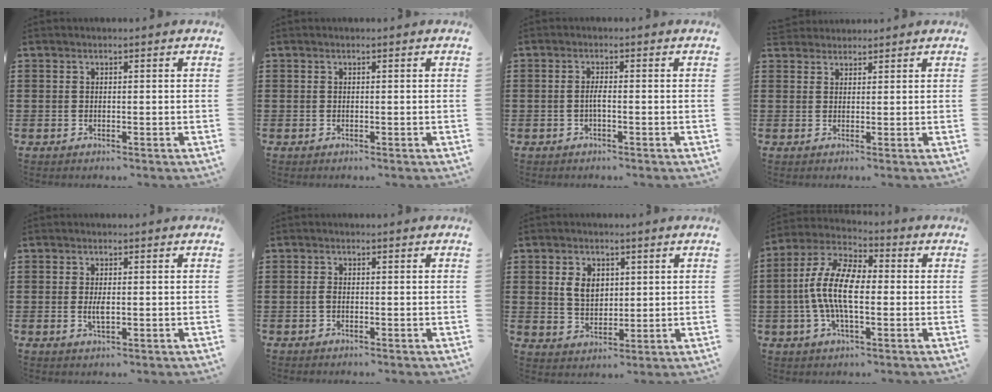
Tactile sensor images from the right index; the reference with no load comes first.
{"total": 0.0}
{"total": 1.7, "force": [-0.6, 0.1, 1.6], "torque": [-0.037, -0.003, -0.014]}
{"total": 1.7, "force": [1.6, 0.5, -0.4], "torque": [0.003, 0.005, 0.033]}
{"total": 2.3, "force": [-0.1, 0.7, 2.2], "torque": [-0.047, -0.004, -0.005]}
{"total": 1.0, "force": [-0.3, 0.5, 0.8], "torque": [-0.025, -0.005, -0.009]}
{"total": 5.0, "force": [1.2, 3.7, 3.1], "torque": [-0.064, 0.009, 0.018]}
{"total": 10.9, "force": [-0.8, 4.6, 9.8], "torque": [-0.226, -0.007, -0.023]}